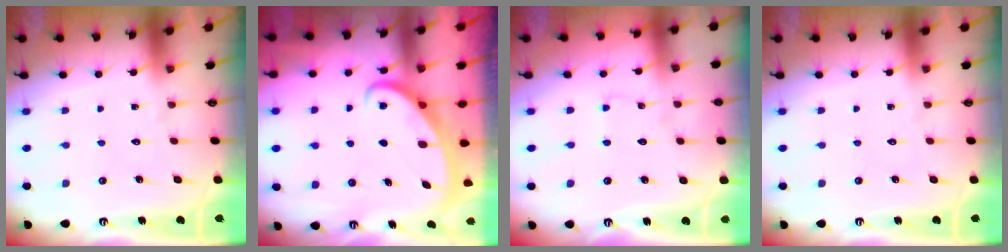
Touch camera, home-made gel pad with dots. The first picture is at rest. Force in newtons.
{"total": 2.6, "press": 2.6, "slide": 0.4}
{"total": 2.5, "press": 2.5, "slide": 0.3}
{"total": 0.0}